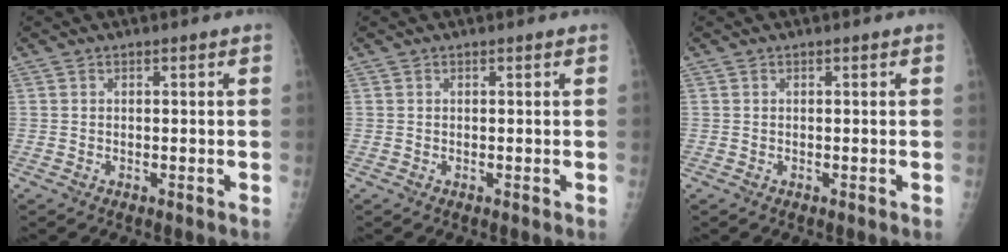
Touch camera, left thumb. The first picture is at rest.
{"total": 0.0}
{"total": 0.0}